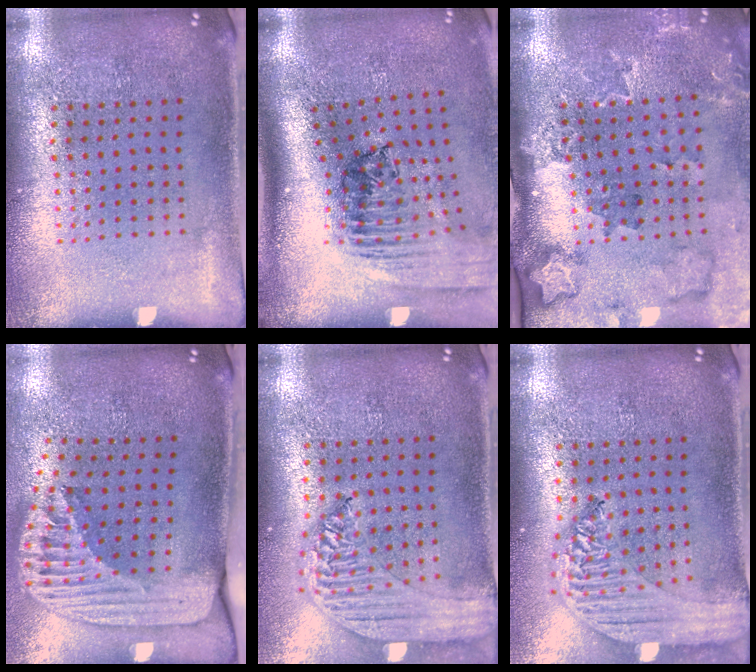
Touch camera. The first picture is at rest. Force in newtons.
{"total": 2.5, "press": 1.8, "slide": 1.7}
{"total": 2.1, "press": 2.0, "slide": 0.7}
{"total": 2.6, "press": 1.8, "slide": 1.9}
{"total": 2.0, "press": 1.9, "slide": 0.7}
{"total": 2.4, "press": 2.1, "slide": 1.1}